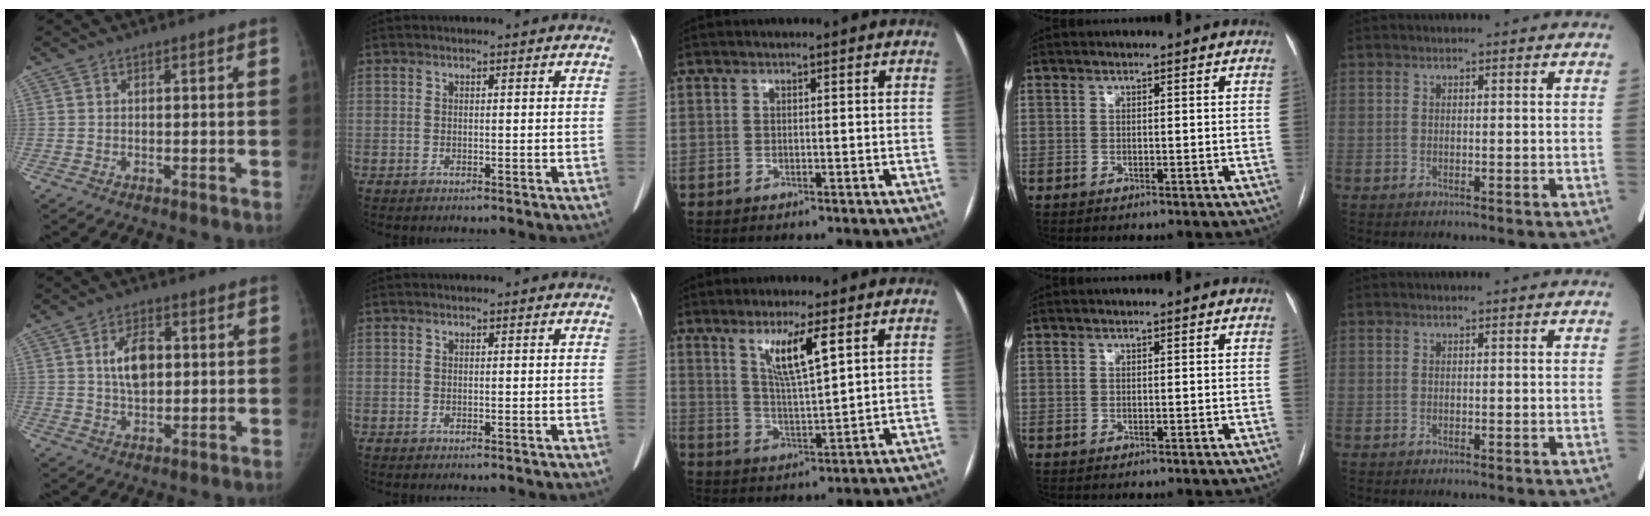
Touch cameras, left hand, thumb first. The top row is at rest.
{"thumb": {"total": 7.5, "force": [1.4, 4.5, 5.8], "torque": [-0.081, -0.002, 0.024]}, "middle": {"total": 7.1, "force": [3.6, 0.3, 6.0], "torque": [-0.115, -0.011, 0.070]}}